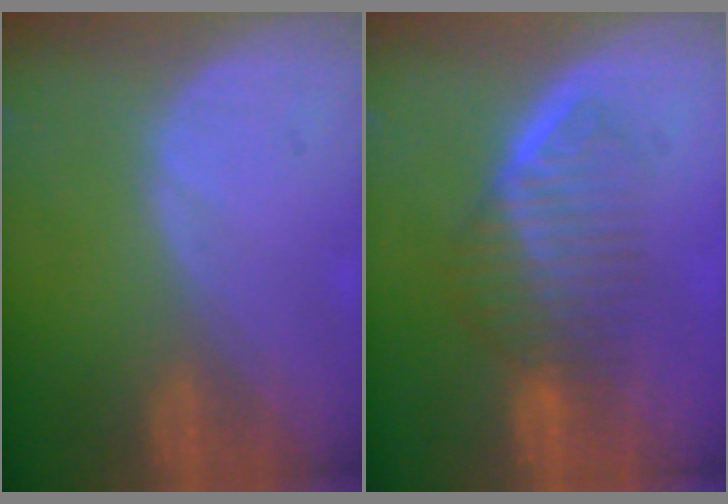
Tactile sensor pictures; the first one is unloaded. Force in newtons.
{"total": 6.5, "press": 5.9, "slide": 2.9}